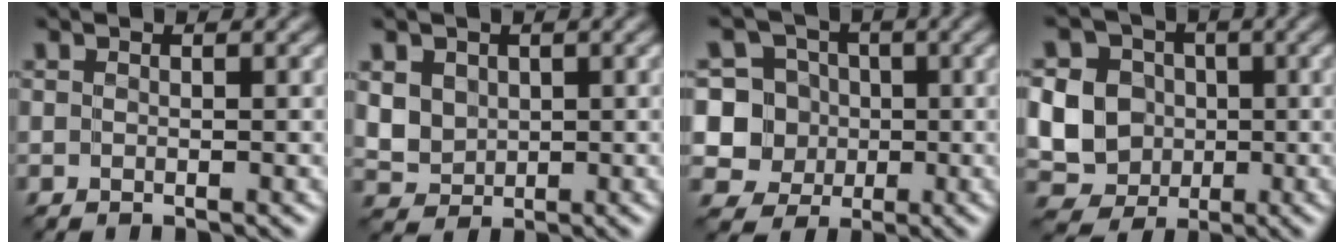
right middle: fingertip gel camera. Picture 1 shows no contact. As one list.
[{"total": 3.0, "force": [1.1, 2.5, 1.1], "torque": [-0.040, -0.003, 0.034]}, {"total": 7.5, "force": [0.2, 7.3, 1.8], "torque": [-0.042, 0.031, -0.015]}, {"total": 12.0, "force": [-0.2, 11.3, 4.1], "torque": [-0.126, 0.019, -0.021]}]